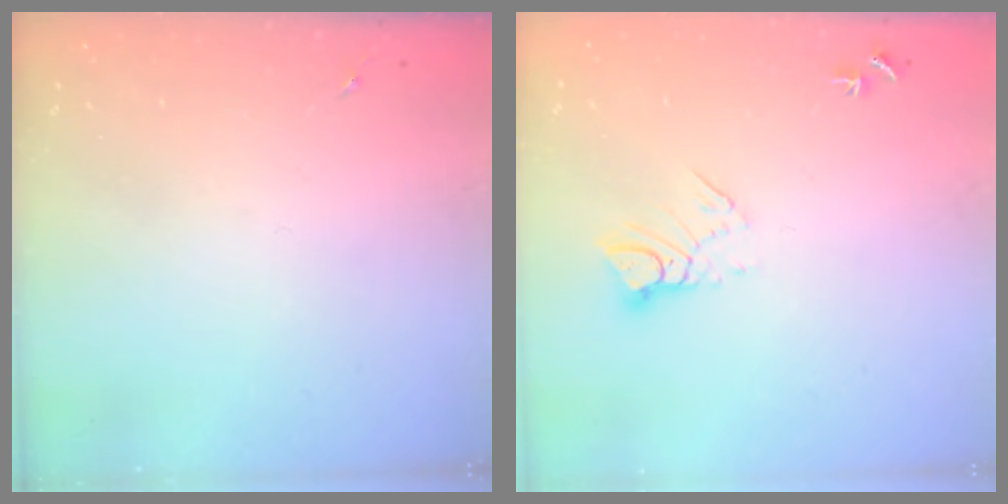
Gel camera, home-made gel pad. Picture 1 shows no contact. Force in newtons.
{"total": 5.9, "press": 5.9, "slide": 0.5}